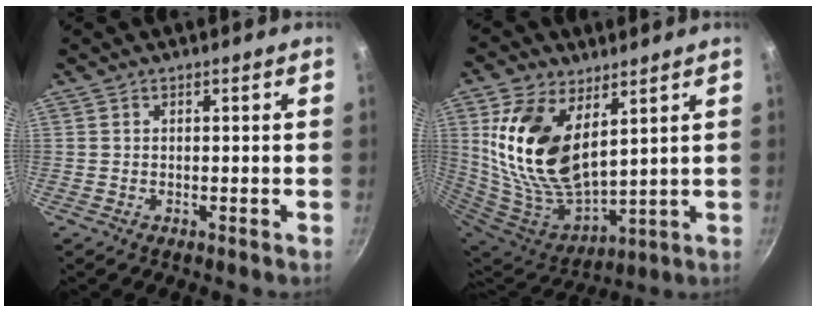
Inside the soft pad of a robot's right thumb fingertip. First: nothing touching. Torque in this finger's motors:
{"motor_torque": [0.29, 1.14, 2.02, 0.75, 0.65]}